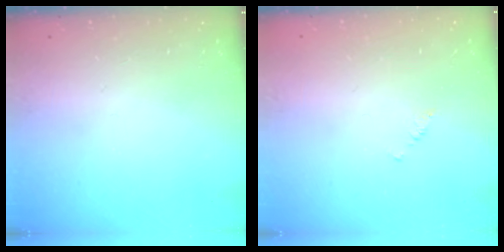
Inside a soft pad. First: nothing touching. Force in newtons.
{"total": 1.2, "press": 1.2, "slide": 0.2}